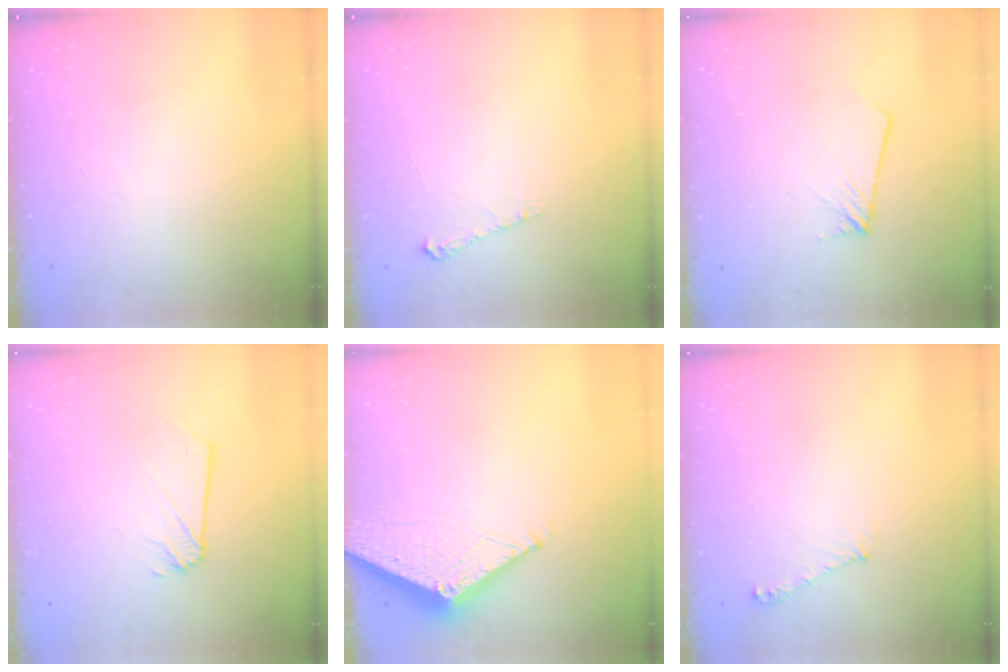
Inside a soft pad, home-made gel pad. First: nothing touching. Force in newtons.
{"total": 4.2, "press": 4.2, "slide": 0.5}
{"total": 1.9, "press": 1.9, "slide": 0.1}
{"total": 1.9, "press": 1.9, "slide": 0.3}
{"total": 6.6, "press": 6.6, "slide": 0.1}
{"total": 5.7, "press": 5.7, "slide": 0.5}